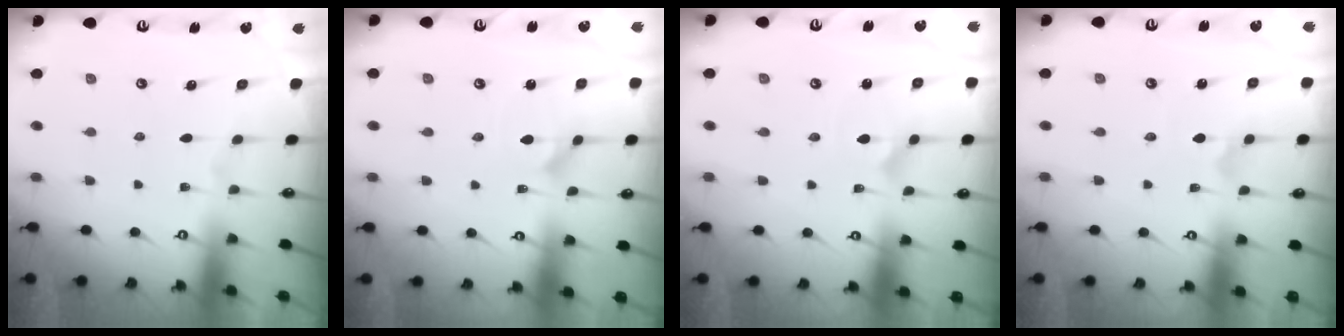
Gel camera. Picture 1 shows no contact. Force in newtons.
{"total": 1.8, "press": 1.8, "slide": 0.2}
{"total": 2.3, "press": 2.3, "slide": 0.3}
{"total": 1.2, "press": 1.1, "slide": 0.2}